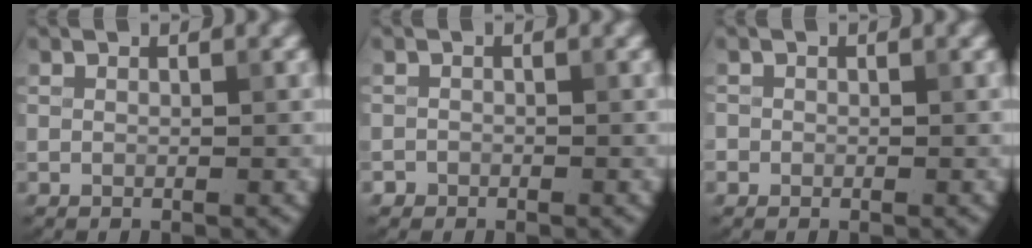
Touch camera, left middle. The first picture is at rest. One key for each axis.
{"total": 1.0, "fx": -0.9, "fy": 0.3, "fz": -0.3, "tx": 0.010, "ty": 0.002, "tz": -0.013}
{"total": 0.8, "fx": -0.7, "fy": 0.3, "fz": -0.3, "tx": 0.008, "ty": 0.003, "tz": -0.008}